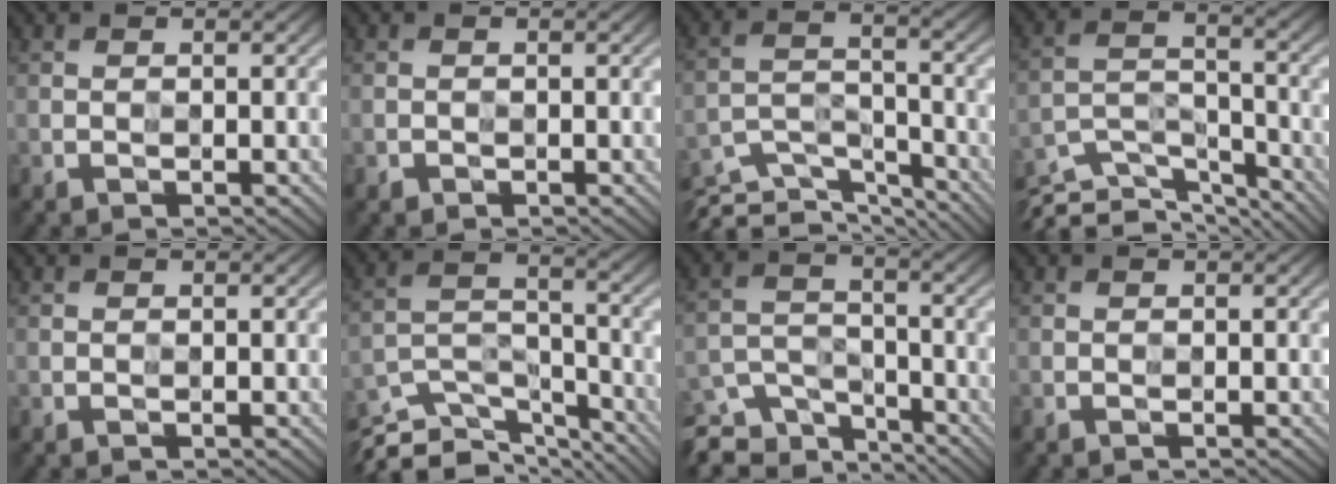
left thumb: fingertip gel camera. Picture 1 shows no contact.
{"total": 0.8, "force": [0.0, 0.5, -0.6], "torque": [0.011, -0.003, 0.000]}
{"total": 8.6, "force": [-8.5, 0.8, 1.3], "torque": [-0.029, -0.007, -0.154]}
{"total": 9.5, "force": [-9.3, 1.1, 1.7], "torque": [-0.032, -0.010, -0.166]}
{"total": 0.0}
{"total": 11.1, "force": [-10.7, 1.9, 2.1], "torque": [-0.043, -0.008, -0.186]}
{"total": 7.2, "force": [-6.7, 2.6, 1.2], "torque": [-0.020, -0.009, -0.123]}
{"total": 0.0}